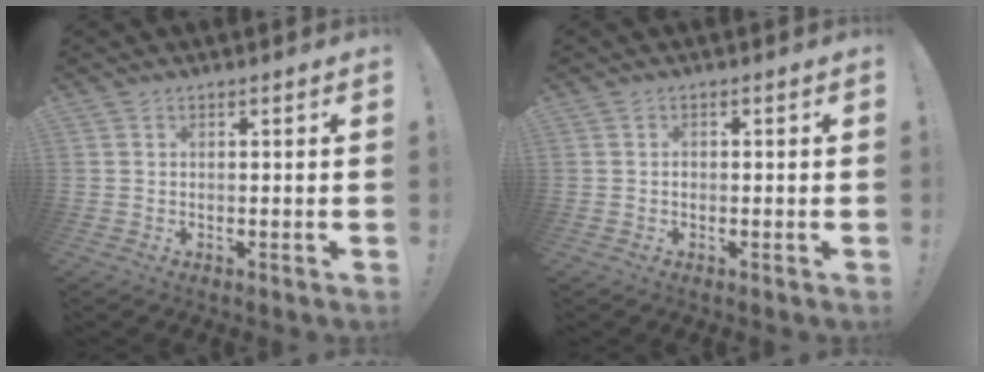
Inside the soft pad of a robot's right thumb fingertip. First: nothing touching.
{"total": 0.8, "force": [-0.4, 0.7, 0.1], "torque": [-0.010, 0.007, -0.006]}